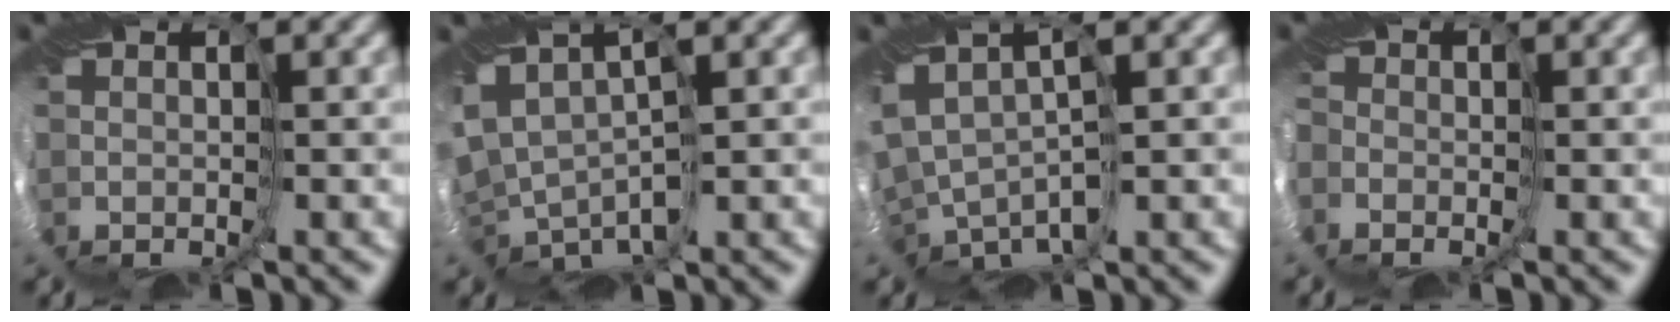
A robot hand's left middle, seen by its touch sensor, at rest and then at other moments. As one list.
[{"total": 3.9, "force": [0.1, 2.6, 2.9], "torque": [-0.078, 0.013, 0.031]}, {"total": 3.5, "force": [0.1, 2.0, 2.8], "torque": [-0.076, 0.007, 0.027]}, {"total": 4.4, "force": [-0.9, 3.4, 2.6], "torque": [-0.031, 0.015, -0.037]}]